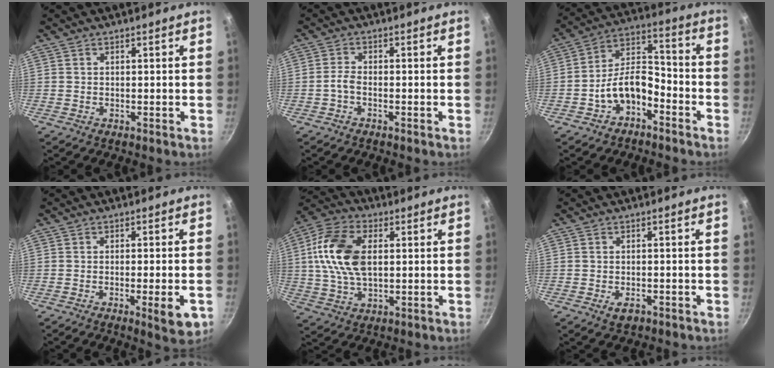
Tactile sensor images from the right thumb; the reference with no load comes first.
{"total": 2.0, "force": [-1.1, 0.8, 1.5], "torque": [-0.038, 0.013, -0.029]}
{"total": 10.4, "force": [-5.1, 6.2, 6.7], "torque": [-0.091, 0.067, -0.095]}
{"total": 6.5, "force": [-2.3, 1.3, 6.0], "torque": [-0.075, 0.001, -0.030]}
{"total": 14.5, "force": [2.0, 8.8, 11.3], "torque": [-0.202, 0.011, 0.028]}
{"total": 2.4, "force": [-1.1, 1.5, 1.6], "torque": [-0.026, 0.003, -0.015]}